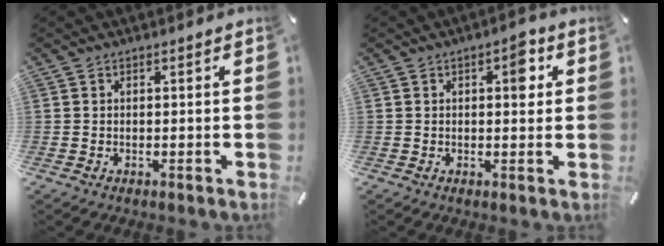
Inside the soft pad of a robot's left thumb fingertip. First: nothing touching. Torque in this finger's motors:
{"motor_torque": [0.69, 0.91, 0.38, -0.45, 0.11]}